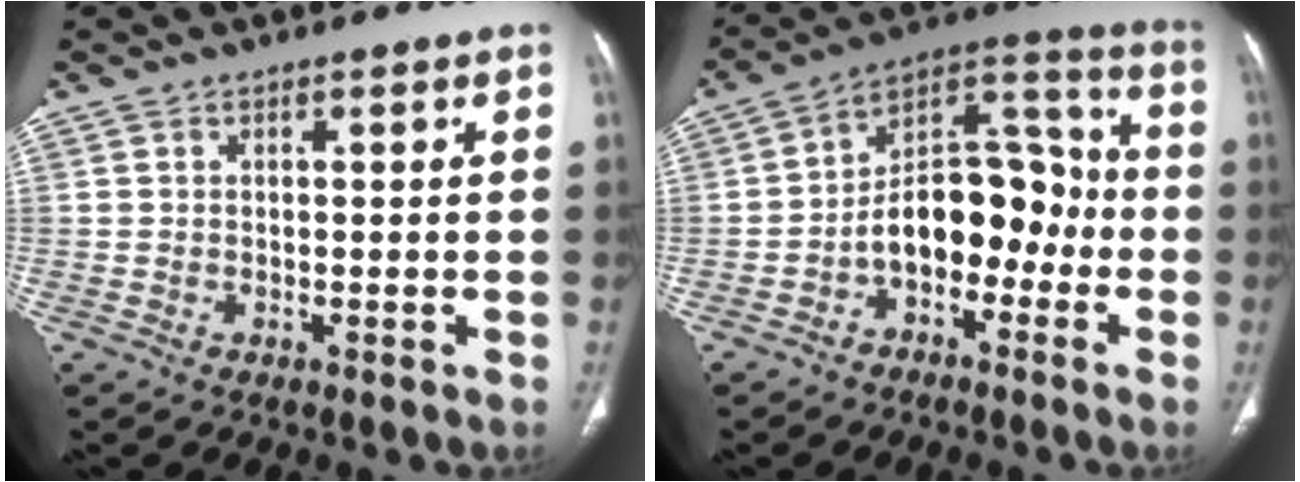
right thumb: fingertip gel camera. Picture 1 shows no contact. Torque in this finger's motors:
{"motor_torque": [1.33, 1.76, 1.27, -0.81, 0.07]}